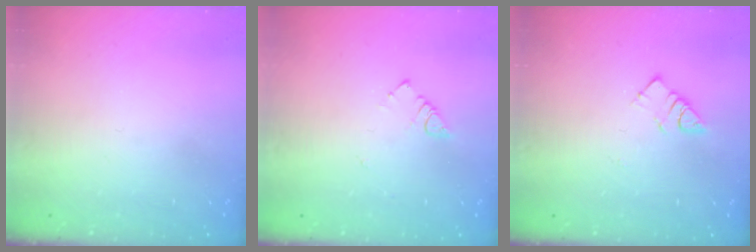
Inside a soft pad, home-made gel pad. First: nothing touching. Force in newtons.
{"total": 3.0, "press": 2.9, "slide": 0.4}
{"total": 4.6, "press": 4.6, "slide": 0.2}